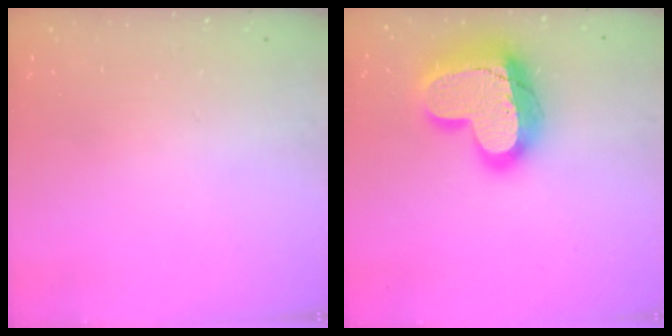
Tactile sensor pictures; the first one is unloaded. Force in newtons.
{"total": 21.7, "press": 21.6, "slide": 1.9}